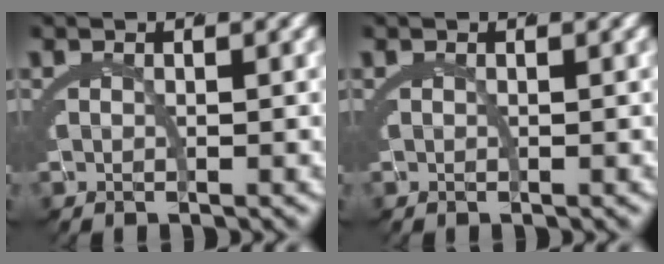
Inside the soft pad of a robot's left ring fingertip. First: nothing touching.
{"total": 0.0}